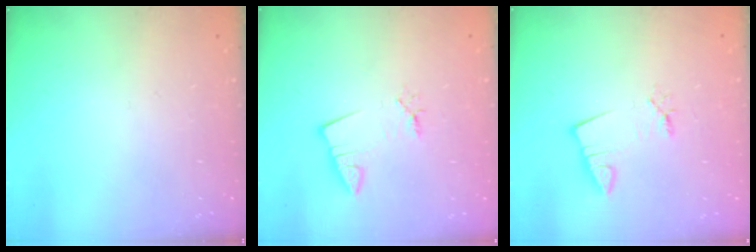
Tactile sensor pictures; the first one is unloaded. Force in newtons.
{"total": 2.4, "press": 2.4, "slide": 0.3}
{"total": 2.4, "press": 2.4, "slide": 0.3}